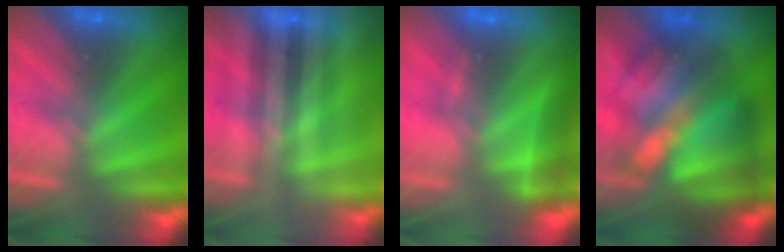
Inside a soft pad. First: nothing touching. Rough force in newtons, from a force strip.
{"total": 1.8}
{"total": 2.3}
{"total": 7.1}